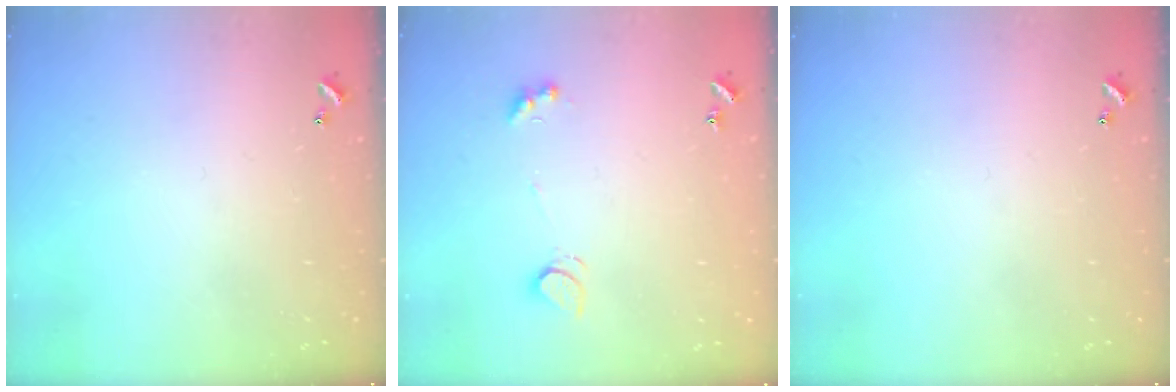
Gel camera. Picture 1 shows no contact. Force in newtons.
{"total": 3.8, "press": 3.8, "slide": 0.5}
{"total": 0.0}